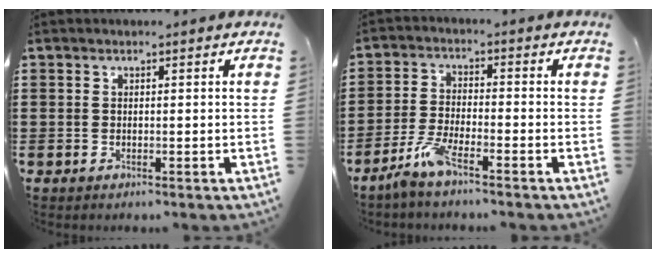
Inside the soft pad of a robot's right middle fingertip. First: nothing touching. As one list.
[{"total": 5.1, "force": [-3.7, 0.8, 3.4], "torque": [-0.083, -0.007, -0.073]}]